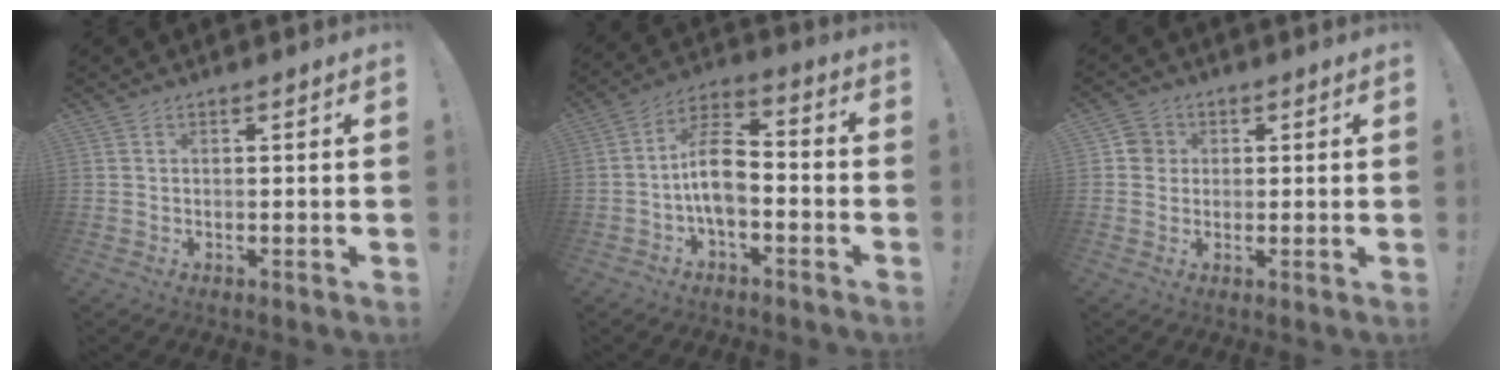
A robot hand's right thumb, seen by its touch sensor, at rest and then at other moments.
{"total": 11.3, "force": [-2.4, 6.6, 8.8], "torque": [-0.164, 0.021, -0.043]}
{"total": 4.5, "force": [0.6, 4.3, 1.2], "torque": [-0.016, 0.011, 0.011]}